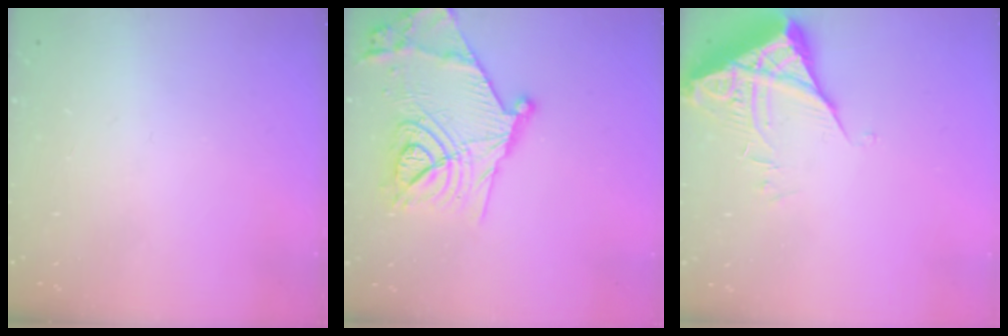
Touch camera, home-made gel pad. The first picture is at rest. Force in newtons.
{"total": 22.3, "press": 22.3, "slide": 1.1}
{"total": 5.7, "press": 5.7, "slide": 0.5}